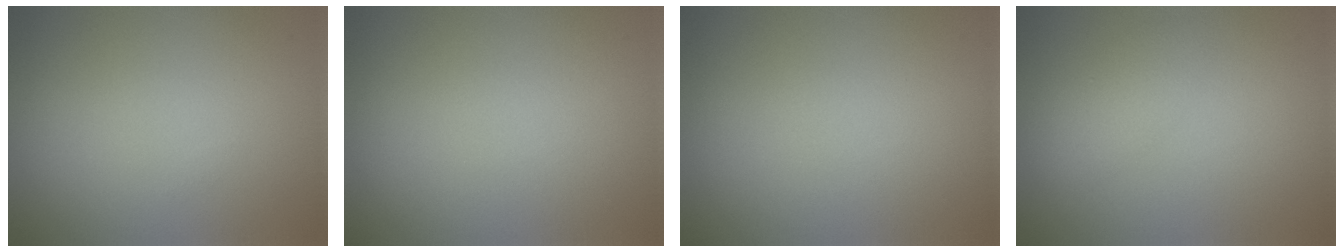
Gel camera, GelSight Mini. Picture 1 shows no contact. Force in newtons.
{"total": 0.0}
{"total": 0.0}
{"total": 1.9, "press": 1.9, "slide": 0.0}